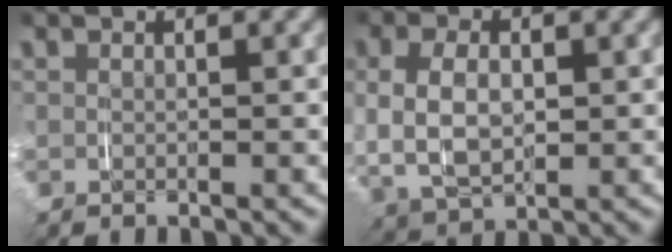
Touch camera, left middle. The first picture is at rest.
{"total": 7.0, "force": [0.5, 5.2, 4.7], "torque": [-0.111, -0.006, 0.016]}